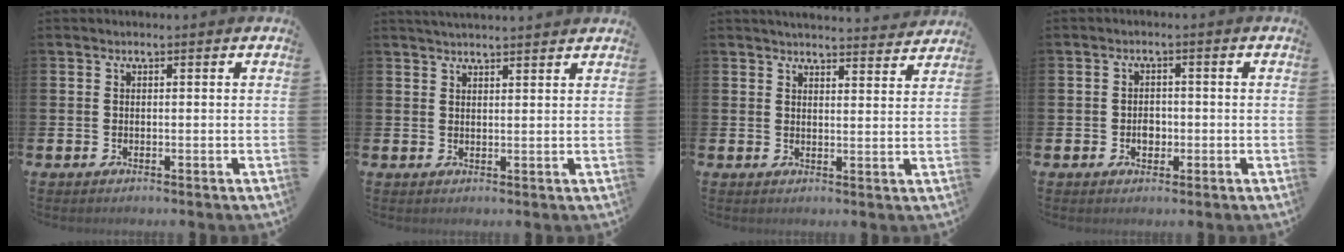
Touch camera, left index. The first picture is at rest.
{"total": 2.2, "force": [2.1, 0.0, 0.2], "torque": [-0.006, -0.009, 0.039]}
{"total": 4.3, "force": [4.3, 0.2, 0.3], "torque": [-0.002, -0.030, 0.076]}
{"total": 2.1, "force": [-0.4, 1.6, 1.2], "torque": [-0.012, 0.001, -0.012]}